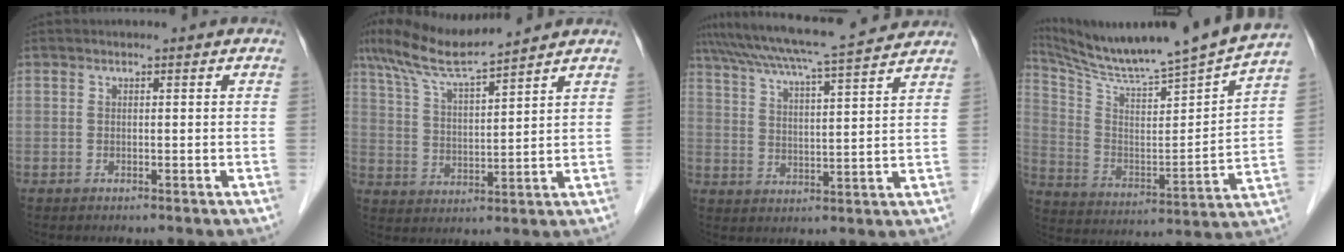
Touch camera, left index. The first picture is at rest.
{"total": 9.9, "force": [8.6, -0.4, 5.0], "torque": [-0.100, 0.017, 0.160]}
{"total": 15.8, "force": [14.1, -0.6, 7.1], "torque": [-0.130, 0.017, 0.202]}
{"total": 21.2, "force": [19.1, -1.7, 9.1], "torque": [-0.163, -0.057, 0.297]}